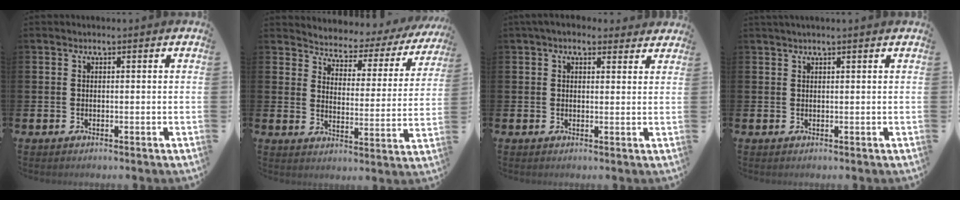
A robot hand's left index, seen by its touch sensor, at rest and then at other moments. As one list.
[{"total": 3.5, "force": [3.2, 1.6, 0.0], "torque": [-0.030, -0.032, 0.045]}, {"total": 3.5, "force": [3.1, 1.4, 0.9], "torque": [-0.015, -0.007, 0.055]}, {"total": 0.9, "force": [0.8, -0.2, 0.3], "torque": [-0.011, 0.003, 0.016]}]